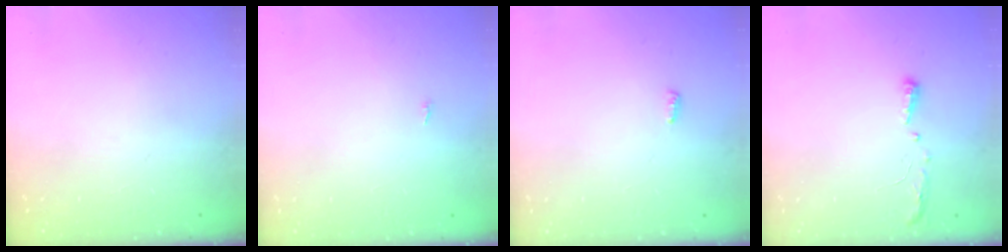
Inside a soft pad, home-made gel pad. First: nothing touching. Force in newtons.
{"total": 4.0, "press": 1.3, "slide": 3.7}
{"total": 2.8, "press": 2.8, "slide": 0.4}
{"total": 4.1, "press": 4.0, "slide": 0.6}